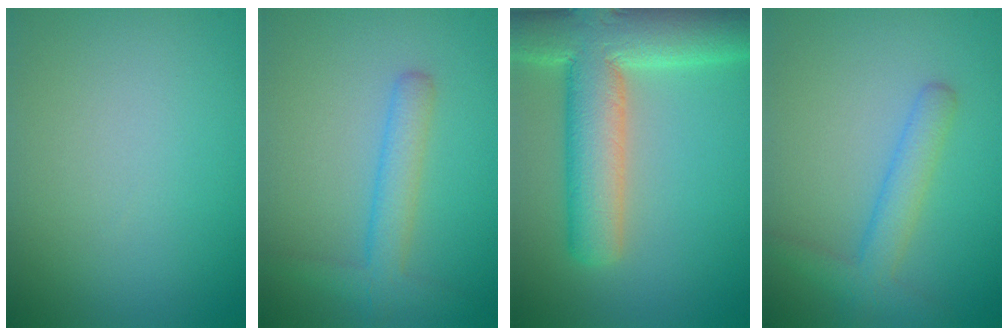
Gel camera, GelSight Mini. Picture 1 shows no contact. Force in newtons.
{"total": 2.9, "press": 2.9, "slide": 0.2}
{"total": 10.1, "press": 10.1, "slide": 0.7}
{"total": 2.9, "press": 2.9, "slide": 0.2}